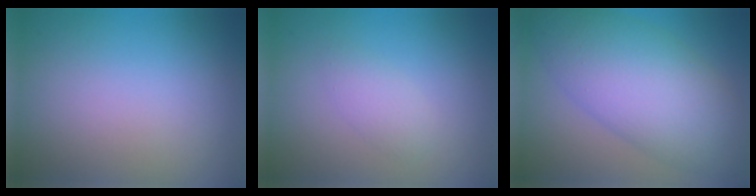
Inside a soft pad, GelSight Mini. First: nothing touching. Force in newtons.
{"total": 1.6, "press": 1.6, "slide": 0.1}
{"total": 9.4, "press": 9.4, "slide": 0.3}